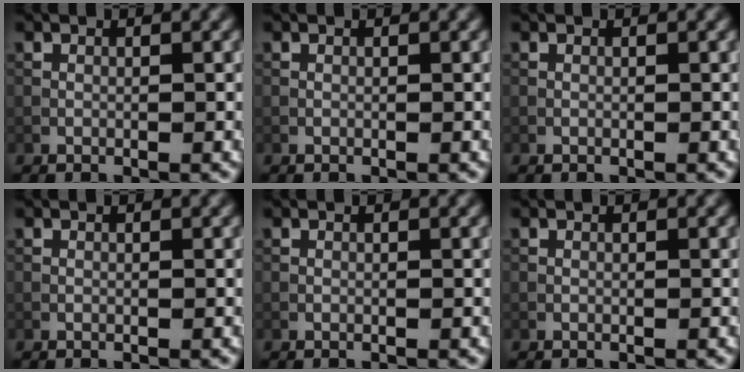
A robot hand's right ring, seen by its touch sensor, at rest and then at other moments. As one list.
[{"total": 0.0}, {"total": 0.0}, {"total": 0.0}, {"total": 0.0}, {"total": 0.0}]